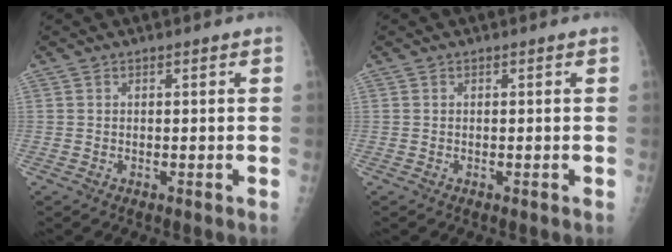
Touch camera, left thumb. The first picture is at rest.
{"total": 0.0}